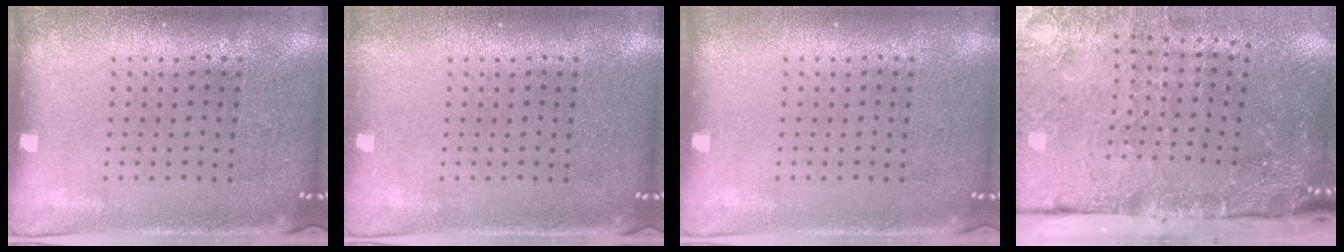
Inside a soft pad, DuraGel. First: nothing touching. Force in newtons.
{"total": 0.5, "press": 0.5, "slide": 0.1}
{"total": 0.0}
{"total": 4.3, "press": 3.6, "slide": 2.3}